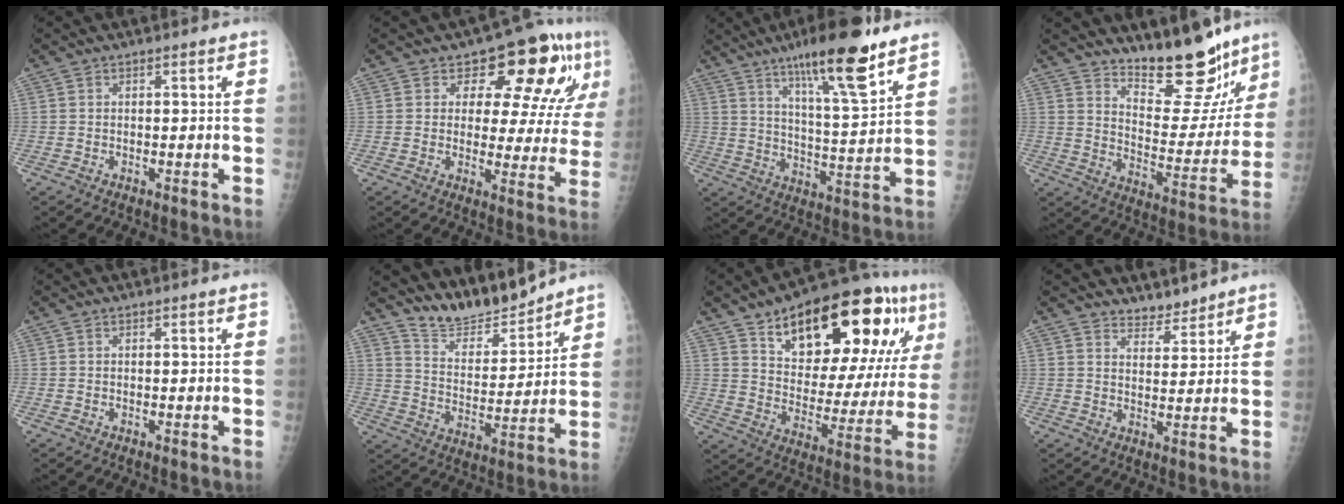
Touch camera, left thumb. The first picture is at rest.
{"total": 15.5, "force": [7.2, 7.7, 11.3], "torque": [-0.095, -0.024, 0.089]}
{"total": 16.1, "force": [10.6, 2.4, 11.9], "torque": [-0.180, -0.061, 0.175]}
{"total": 17.2, "force": [13.9, 5.7, 8.3], "torque": [-0.062, -0.115, 0.210]}
{"total": 0.0}
{"total": 10.6, "force": [10.2, 2.0, 1.9], "torque": [-0.011, -0.071, 0.196]}
{"total": 27.1, "force": [13.3, 10.7, 21.1], "torque": [-0.274, -0.025, 0.207]}
{"total": 4.1, "force": [3.8, 1.3, 0.2], "torque": [0.015, -0.033, 0.065]}